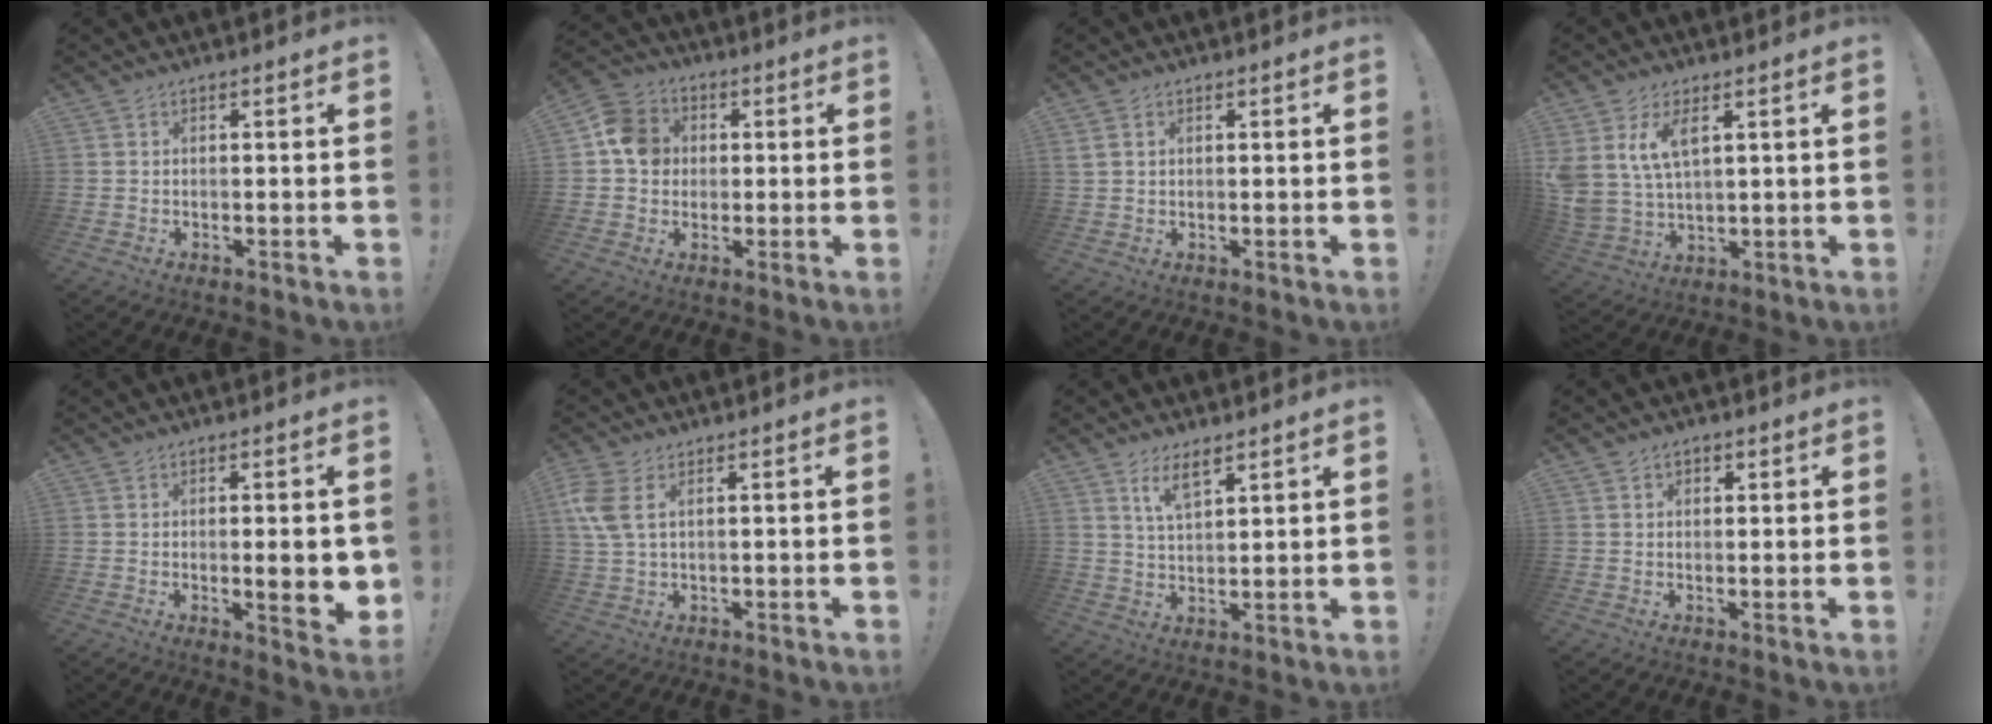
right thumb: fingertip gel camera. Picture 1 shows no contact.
{"total": 10.9, "force": [1.1, 9.7, 4.9], "torque": [-0.061, 0.009, 0.025]}
{"total": 2.3, "force": [1.2, 1.8, 0.9], "torque": [-0.019, 0.005, 0.023]}
{"total": 9.5, "force": [5.0, 5.0, 6.3], "torque": [-0.139, -0.017, 0.096]}
{"total": 7.5, "force": [0.0, 1.1, 7.4], "torque": [-0.090, -0.014, 0.002]}
{"total": 6.3, "force": [2.2, 2.8, 5.2], "torque": [-0.122, -0.006, 0.040]}
{"total": 6.6, "force": [4.7, 2.3, 3.9], "torque": [-0.073, -0.014, 0.083]}
{"total": 1.5, "force": [0.7, 1.2, 0.7], "torque": [0.000, -0.002, 0.009]}